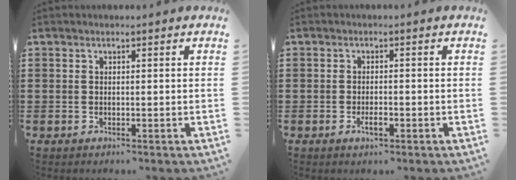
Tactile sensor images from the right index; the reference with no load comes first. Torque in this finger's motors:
{"motor_torque": [1.11, 0.18, 0.02, 0.03]}